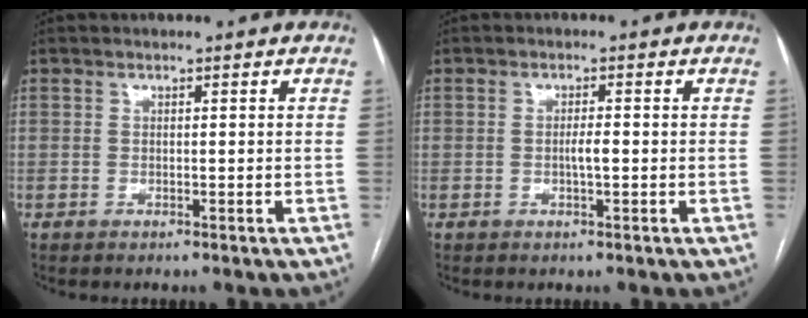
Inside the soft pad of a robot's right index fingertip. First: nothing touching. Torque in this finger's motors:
{"motor_torque": [0.23, 0.13, 0.17, 0.05]}